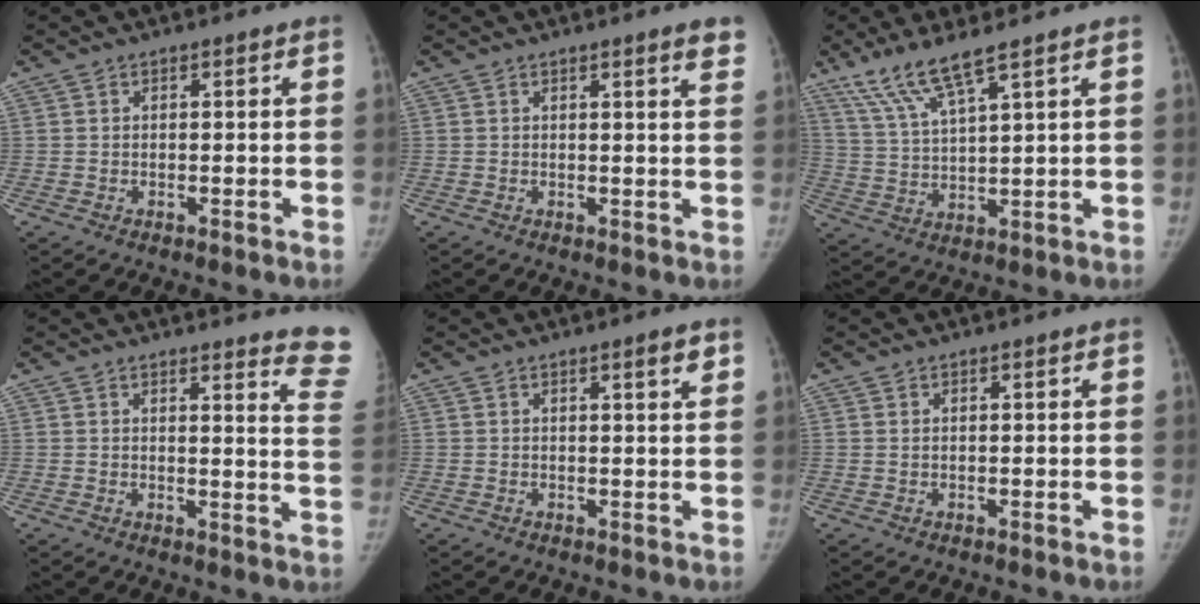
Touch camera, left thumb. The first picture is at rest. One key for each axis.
{"total": 3.5, "fx": 2.4, "fy": 0.2, "fz": 2.6, "tx": -0.022, "ty": -0.006, "tz": 0.026}
{"total": 8.5, "fx": 6.2, "fy": 0.8, "fz": 5.8, "tx": -0.121, "ty": -0.027, "tz": 0.135}
{"total": 11.0, "fx": 10.3, "fy": 0.4, "fz": 3.8, "tx": -0.016, "ty": -0.115, "tz": 0.085}
{"total": 2.3, "fx": 1.3, "fy": 0.2, "fz": 1.8, "tx": -0.019, "ty": -0.005, "tz": 0.018}
{"total": 0.0}